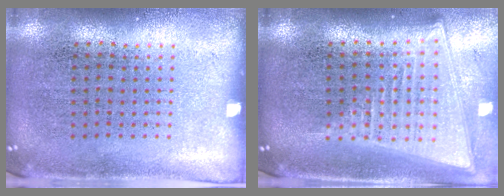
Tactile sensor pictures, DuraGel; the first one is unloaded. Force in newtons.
{"total": 2.0, "press": 1.7, "slide": 1.2}